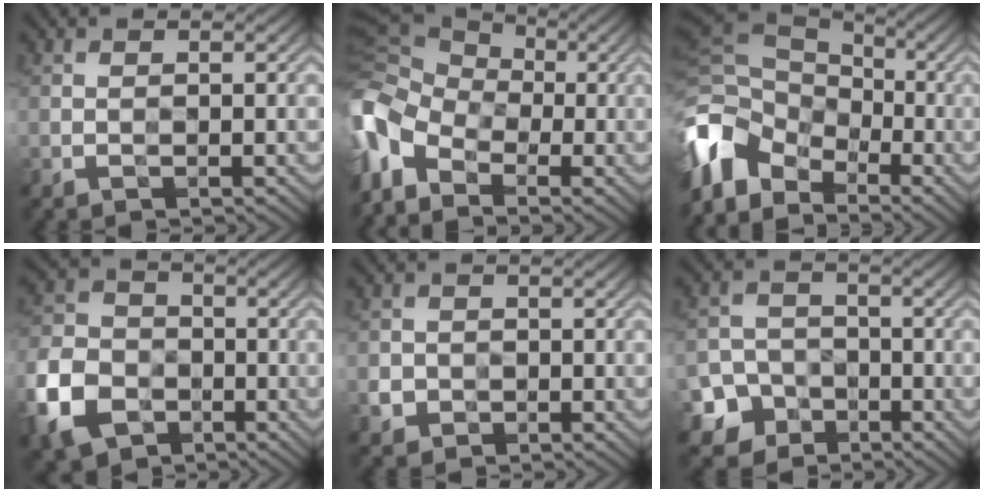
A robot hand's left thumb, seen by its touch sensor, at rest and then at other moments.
{"total": 10.0, "force": [-4.4, 6.5, 6.2], "torque": [-0.177, -0.023, -0.095]}
{"total": 11.6, "force": [-5.0, 8.2, 6.4], "torque": [-0.184, -0.025, -0.100]}
{"total": 10.5, "force": [-4.5, 7.9, 5.2], "torque": [-0.146, -0.029, -0.101]}
{"total": 2.2, "force": [-0.7, 2.1, 0.0], "torque": [0.005, -0.004, -0.018]}
{"total": 6.6, "force": [-3.9, 5.2, 1.3], "torque": [-0.032, -0.017, -0.088]}